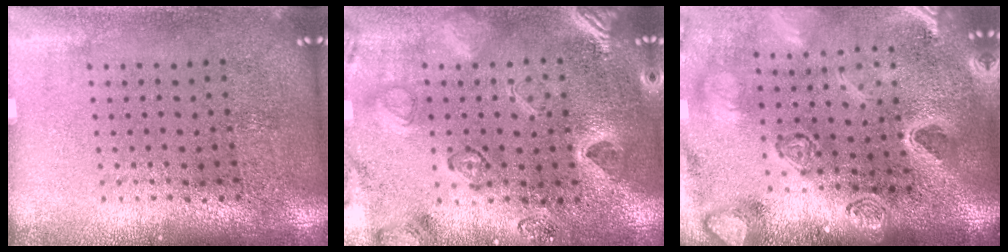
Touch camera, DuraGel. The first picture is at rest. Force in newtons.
{"total": 2.3, "press": 2.1, "slide": 1.0}
{"total": 4.1, "press": 3.3, "slide": 2.5}